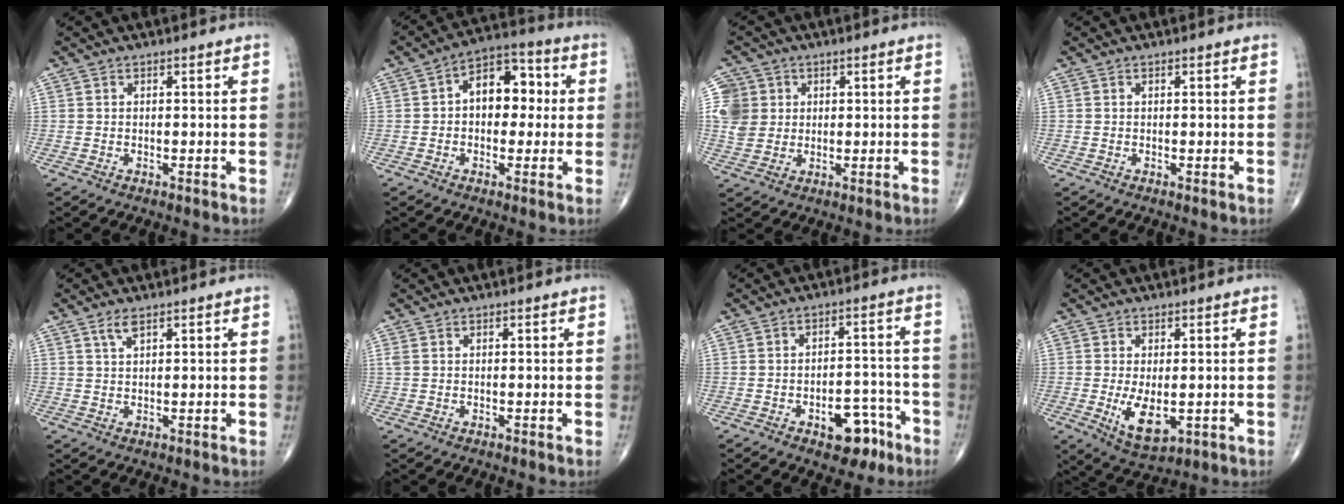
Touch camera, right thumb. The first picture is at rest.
{"total": 10.5, "force": [0.9, 6.9, 7.9], "torque": [-0.082, 0.029, 0.004]}
{"total": 7.5, "force": [1.7, 6.9, 2.4], "torque": [-0.030, 0.002, 0.033]}
{"total": 0.0}
{"total": 2.2, "force": [1.4, 0.7, 1.5], "torque": [-0.035, 0.001, 0.031]}
{"total": 0.8, "force": [0.3, 0.5, 0.6], "torque": [-0.016, 0.009, 0.010]}
{"total": 8.7, "force": [-4.7, 4.8, 5.4], "torque": [-0.044, 0.044, -0.061]}
{"total": 7.2, "force": [-1.2, 3.5, 6.2], "torque": [-0.101, -0.018, -0.006]}